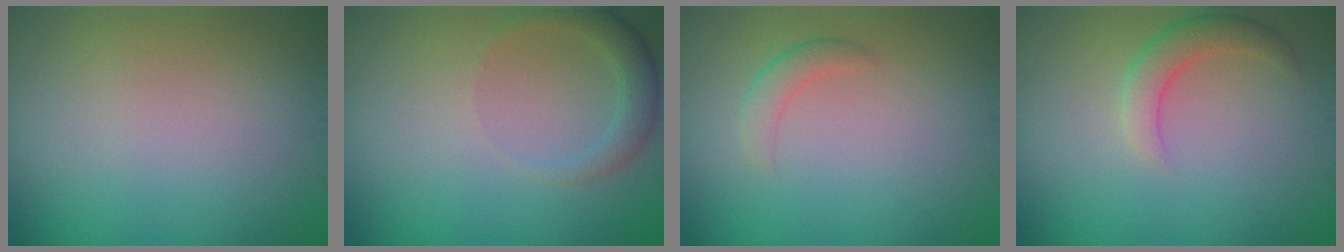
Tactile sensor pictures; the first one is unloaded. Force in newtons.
{"total": 2.2, "press": 2.2, "slide": 0.2}
{"total": 1.6, "press": 1.6, "slide": 0.0}
{"total": 2.5, "press": 2.5, "slide": 0.2}